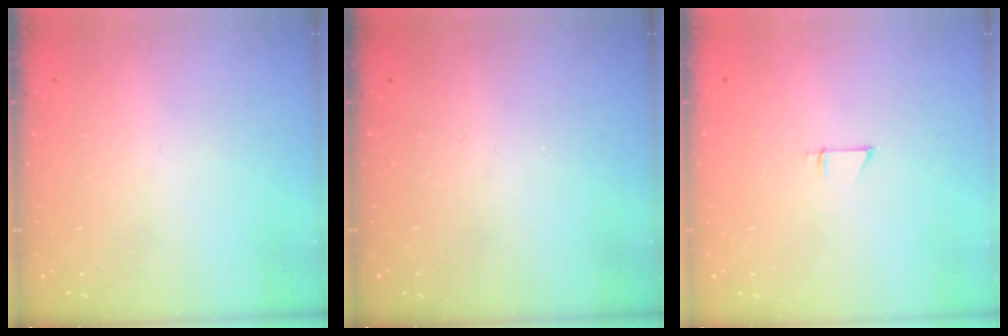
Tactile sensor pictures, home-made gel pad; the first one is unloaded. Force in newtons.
{"total": 0.0}
{"total": 3.5, "press": 3.4, "slide": 0.4}